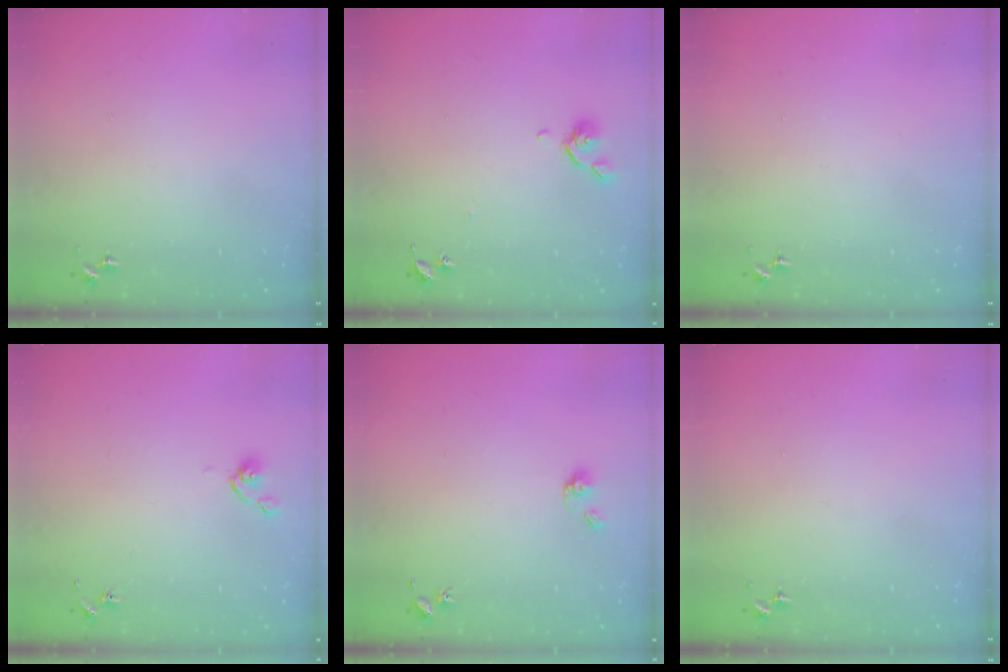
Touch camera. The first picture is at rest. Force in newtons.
{"total": 5.6, "press": 5.6, "slide": 0.9}
{"total": 0.0}
{"total": 4.9, "press": 4.9, "slide": 0.7}
{"total": 5.3, "press": 4.7, "slide": 2.3}
{"total": 0.0}